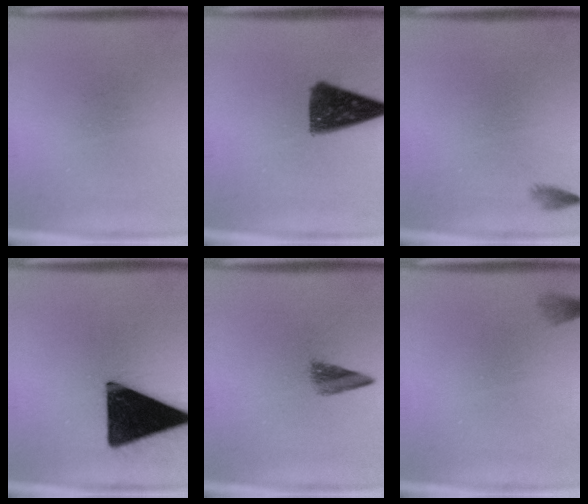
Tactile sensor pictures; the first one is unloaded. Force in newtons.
{"total": 11.5}
{"total": 0.8}
{"total": 20.0}
{"total": 2.9}
{"total": 1.0}